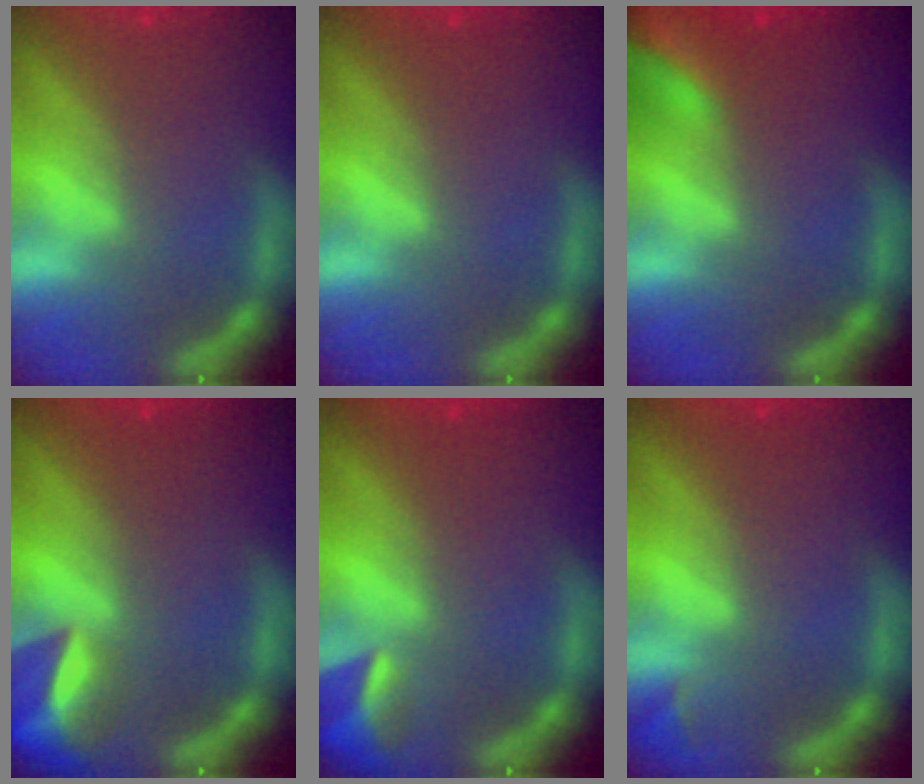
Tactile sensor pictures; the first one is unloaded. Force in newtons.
{"total": 0.0}
{"total": 9.4}
{"total": 6.0}
{"total": 3.4}
{"total": 0.9}